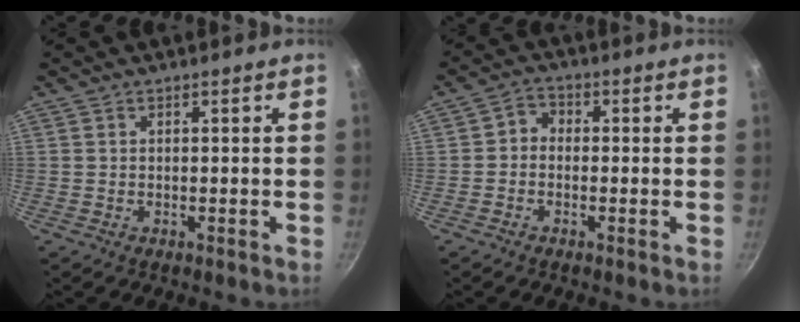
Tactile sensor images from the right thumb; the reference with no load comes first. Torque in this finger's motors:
{"motor_torque": [-0.83, -0.05, 0.08, -0.02, -0.01]}